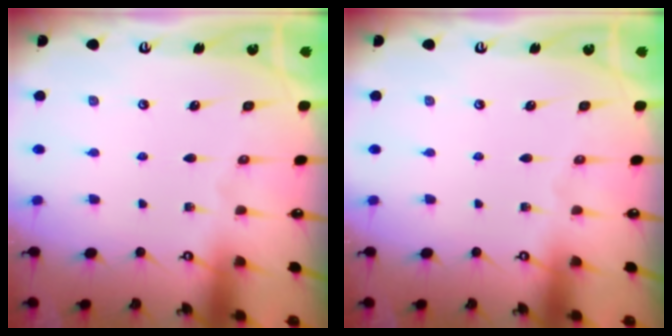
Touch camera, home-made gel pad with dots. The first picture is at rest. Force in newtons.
{"total": 0.0}